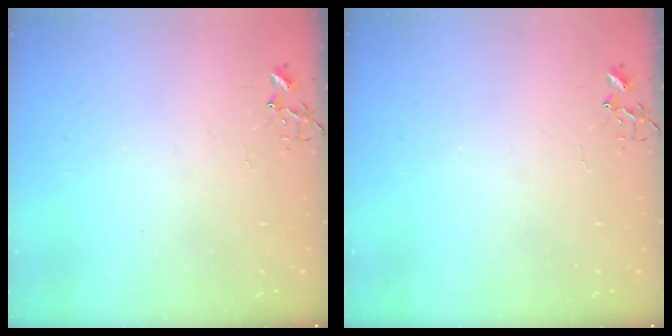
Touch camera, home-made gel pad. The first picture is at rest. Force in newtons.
{"total": 0.0}